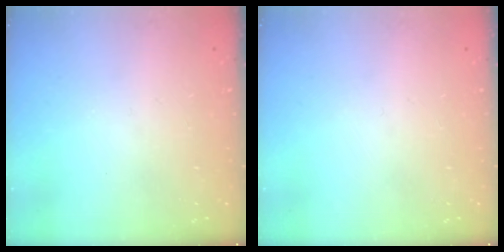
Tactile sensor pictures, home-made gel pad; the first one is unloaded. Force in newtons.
{"total": 0.0}